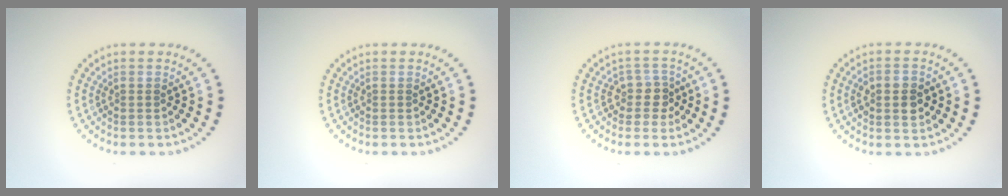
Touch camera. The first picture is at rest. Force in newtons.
{"total": 0.0}
{"total": 2.2, "press": 1.6, "slide": 1.5}
{"total": 3.2, "press": 3.2, "slide": 0.1}